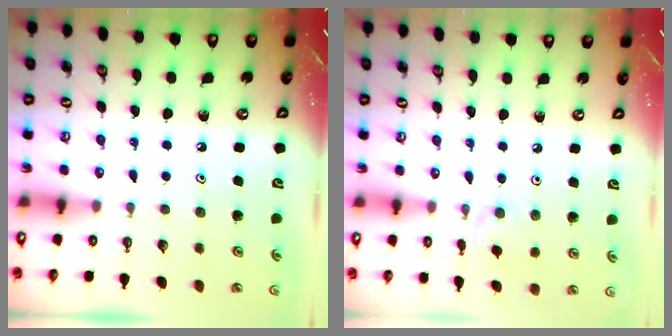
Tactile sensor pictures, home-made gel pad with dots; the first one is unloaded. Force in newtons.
{"total": 1.7, "press": 1.6, "slide": 0.4}